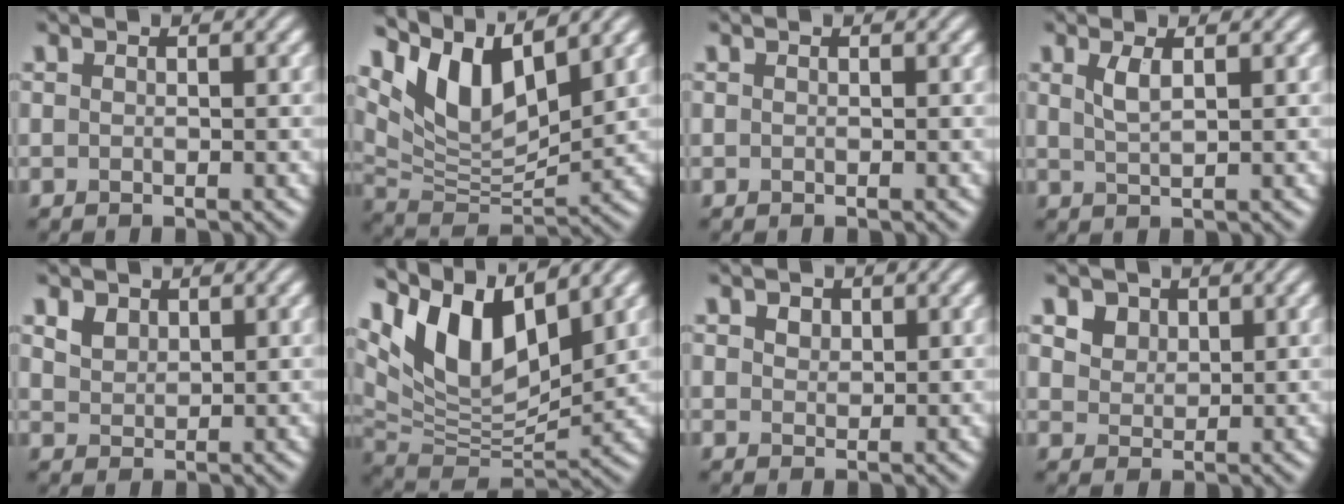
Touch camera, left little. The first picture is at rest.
{"total": 8.4, "force": [5.0, 3.3, 5.9], "torque": [-0.115, -0.004, 0.098]}
{"total": 0.0}
{"total": 1.9, "force": [0.9, 0.6, 1.6], "torque": [-0.035, -0.001, 0.019]}
{"total": 2.0, "force": [1.3, 1.3, 0.8], "torque": [-0.023, -0.002, 0.027]}
{"total": 10.5, "force": [5.9, 4.5, 7.5], "torque": [-0.149, -0.002, 0.113]}
{"total": 1.7, "force": [1.0, 1.1, 0.7], "torque": [-0.013, 0.004, 0.012]}
{"total": 5.0, "force": [3.0, 3.4, 2.2], "torque": [-0.067, 0.007, 0.050]}